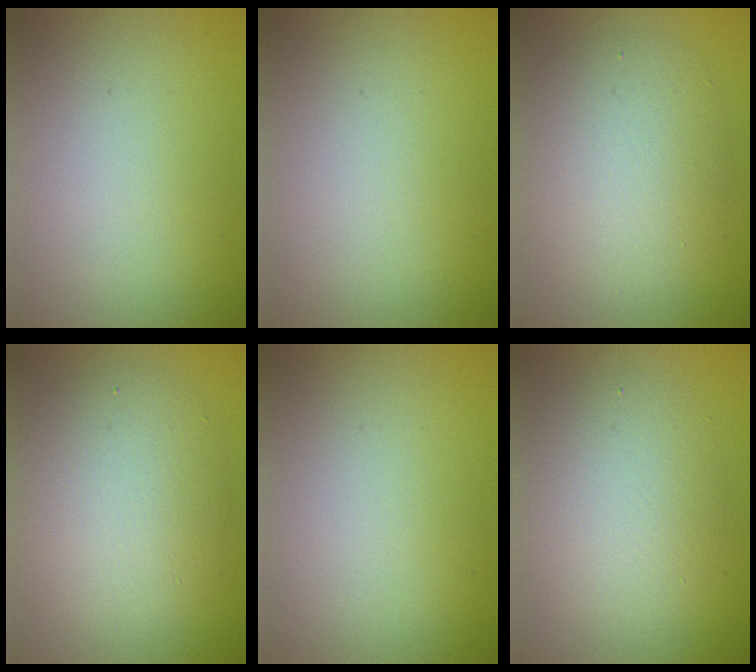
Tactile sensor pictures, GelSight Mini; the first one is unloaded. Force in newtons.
{"total": 0.0}
{"total": 5.9, "press": 5.8, "slide": 0.4}
{"total": 6.5, "press": 6.5, "slide": 0.1}
{"total": 0.0}
{"total": 5.1, "press": 5.1, "slide": 0.2}